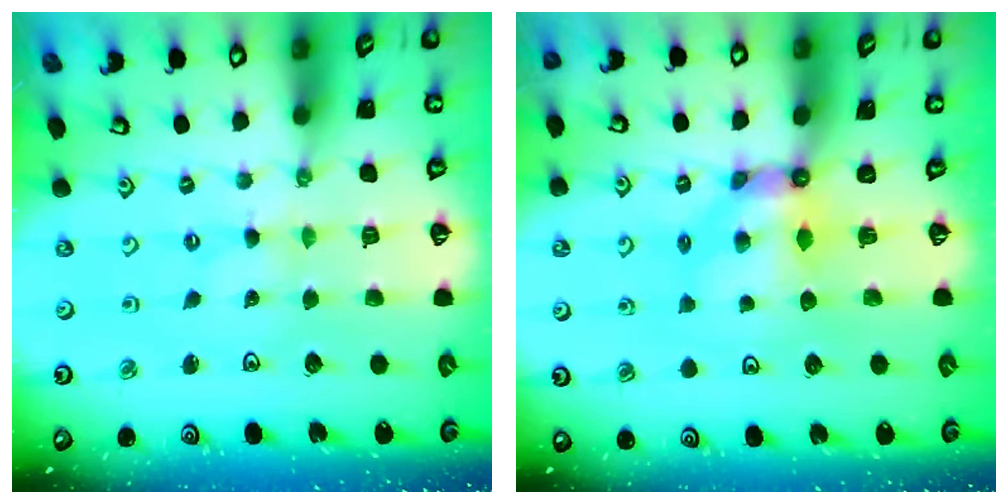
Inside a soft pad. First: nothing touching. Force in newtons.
{"total": 6.7, "press": 6.7, "slide": 0.1}